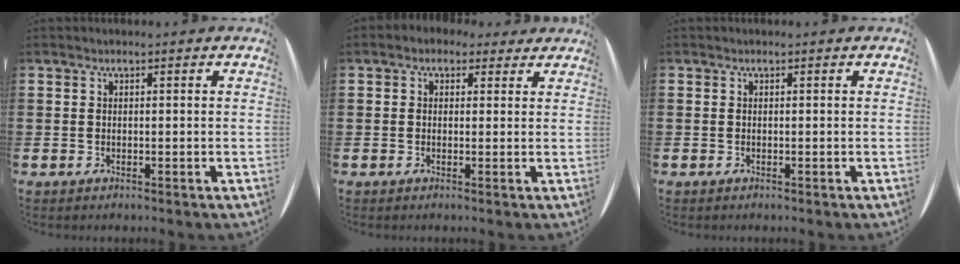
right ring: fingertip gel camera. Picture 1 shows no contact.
{"total": 1.6, "force": [1.0, 1.2, 0.1], "torque": [-0.008, 0.012, 0.018]}
{"total": 0.0}